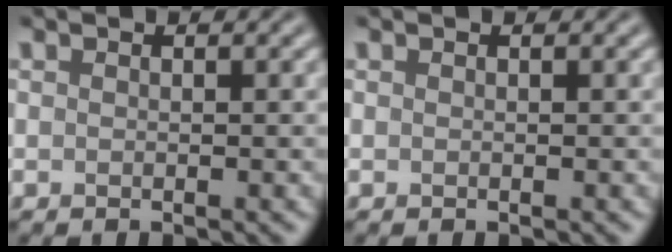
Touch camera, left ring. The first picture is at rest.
{"total": 0.0}